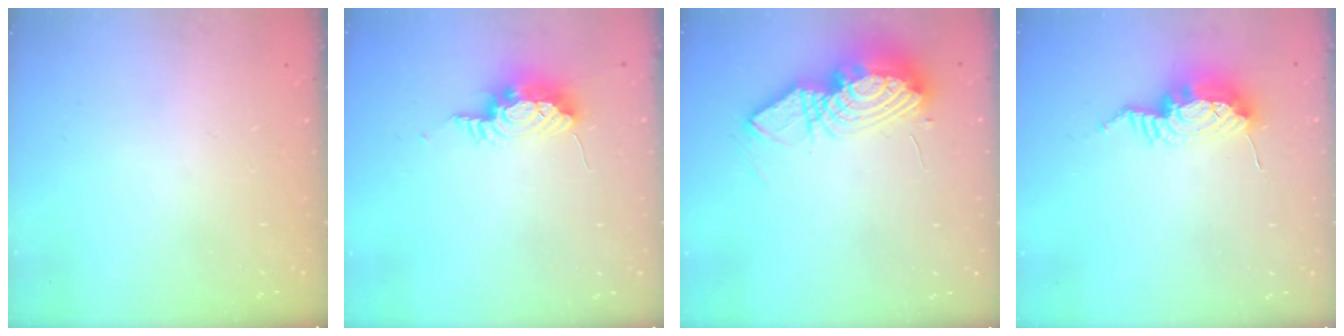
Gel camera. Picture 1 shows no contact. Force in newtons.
{"total": 8.6, "press": 8.3, "slide": 2.5}
{"total": 14.4, "press": 14.3, "slide": 1.4}
{"total": 10.4, "press": 10.4, "slide": 1.0}